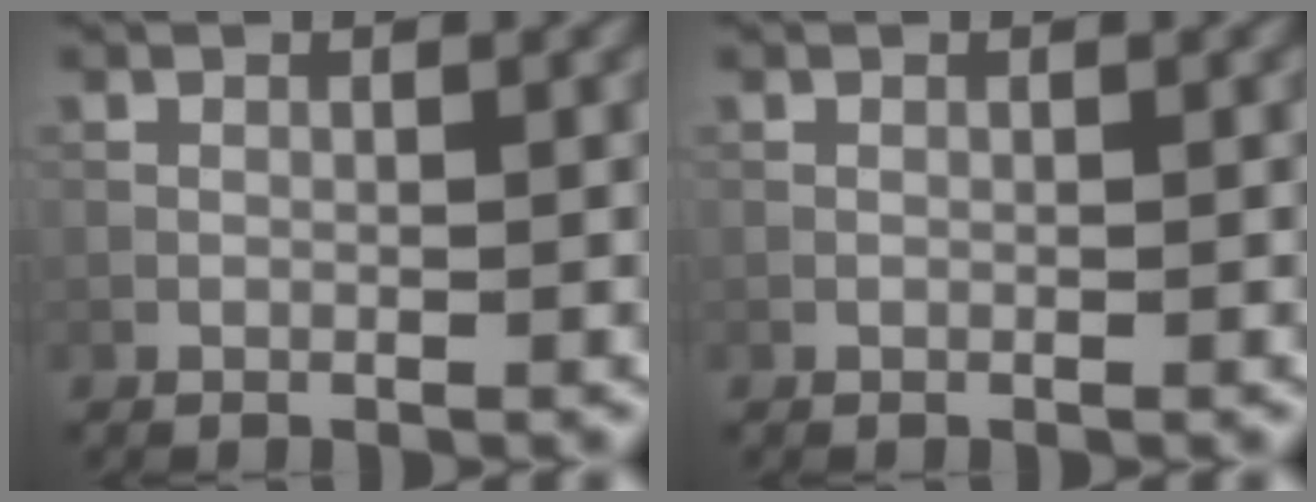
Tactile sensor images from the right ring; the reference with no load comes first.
{"total": 0.0}